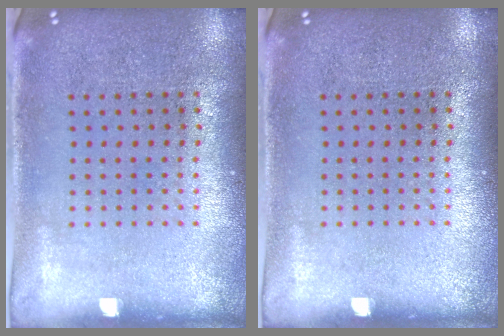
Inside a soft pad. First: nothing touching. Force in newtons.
{"total": 0.0}